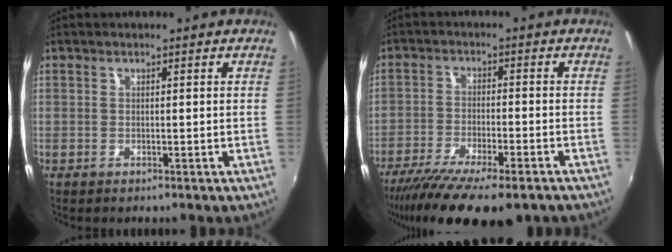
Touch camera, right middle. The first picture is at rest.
{"total": 16.7, "force": [-12.5, 4.0, 10.2], "torque": [-0.202, -0.059, -0.200]}